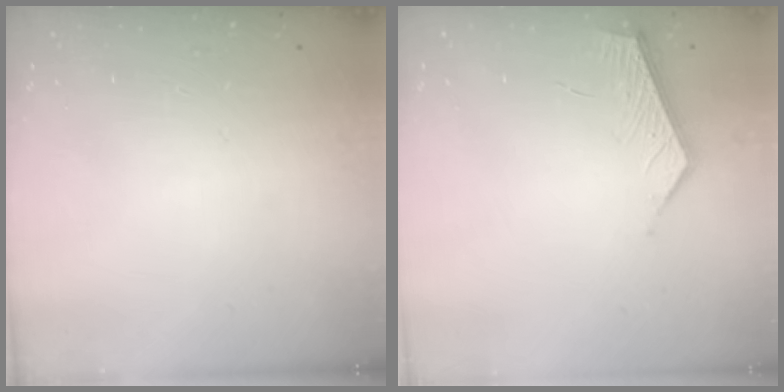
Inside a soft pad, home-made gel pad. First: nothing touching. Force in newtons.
{"total": 4.5, "press": 4.5, "slide": 0.2}